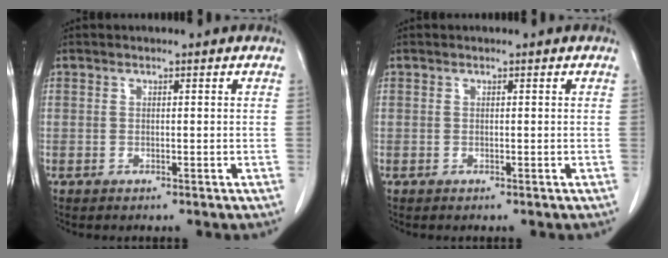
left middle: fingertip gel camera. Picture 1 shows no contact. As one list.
[{"total": 0.0}]